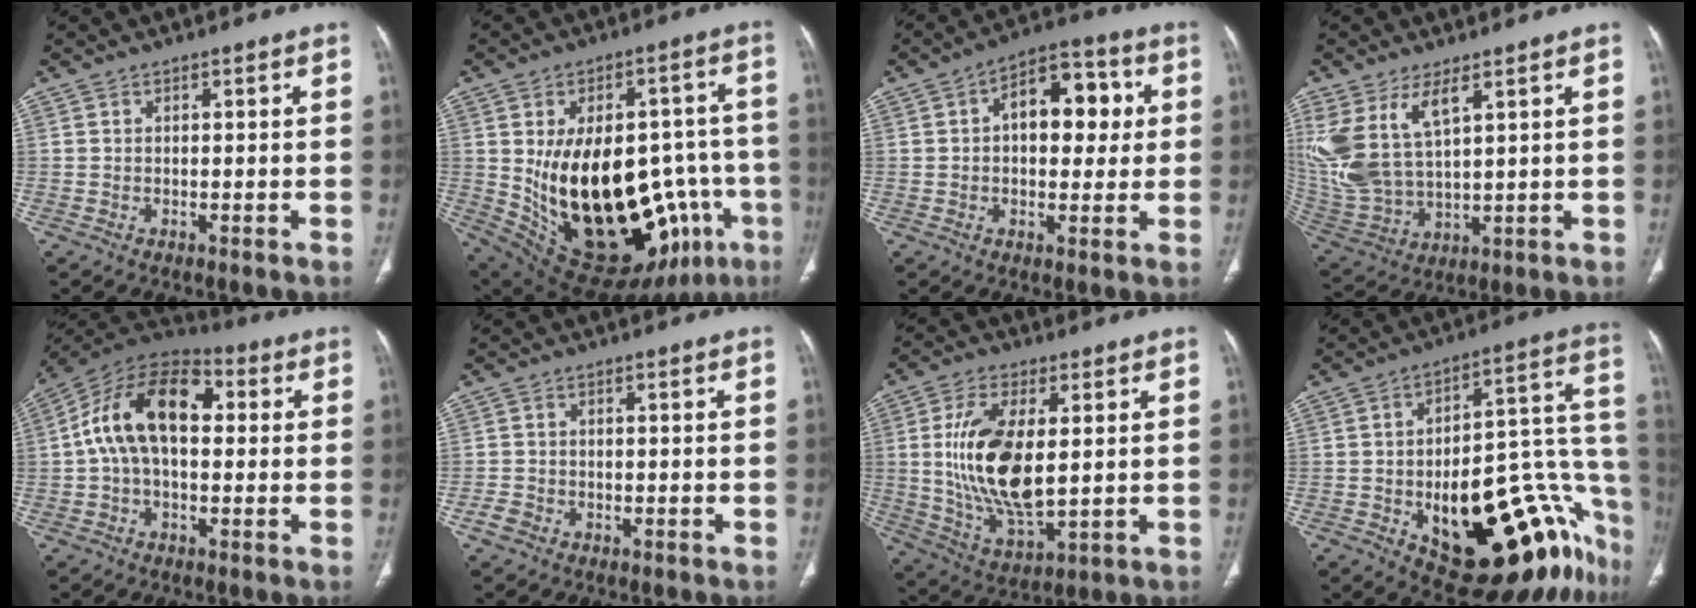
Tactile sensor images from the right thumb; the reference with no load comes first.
{"total": 30.3, "force": [-5.8, 15.6, 25.3], "torque": [-0.361, 0.003, -0.047]}
{"total": 12.7, "force": [2.1, 7.6, 9.9], "torque": [-0.103, 0.022, 0.024]}
{"total": 14.5, "force": [6.4, 7.0, 11.0], "torque": [-0.241, -0.023, 0.147]}
{"total": 15.9, "force": [1.8, 9.4, 12.7], "torque": [-0.219, 0.044, 0.022]}
{"total": 2.2, "force": [-1.2, 1.7, 0.7], "torque": [-0.012, 0.009, -0.023]}
{"total": 16.6, "force": [1.7, 7.9, 14.5], "torque": [-0.279, -0.020, 0.042]}
{"total": 31.7, "force": [-12.4, 13.4, 26.0], "torque": [-0.256, 0.084, -0.160]}